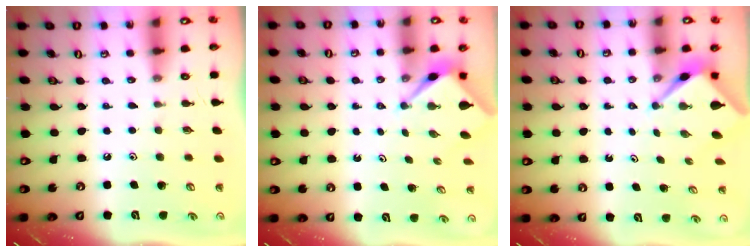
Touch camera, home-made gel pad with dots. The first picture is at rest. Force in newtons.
{"total": 2.8, "press": 2.8, "slide": 0.1}
{"total": 2.5, "press": 2.5, "slide": 0.2}